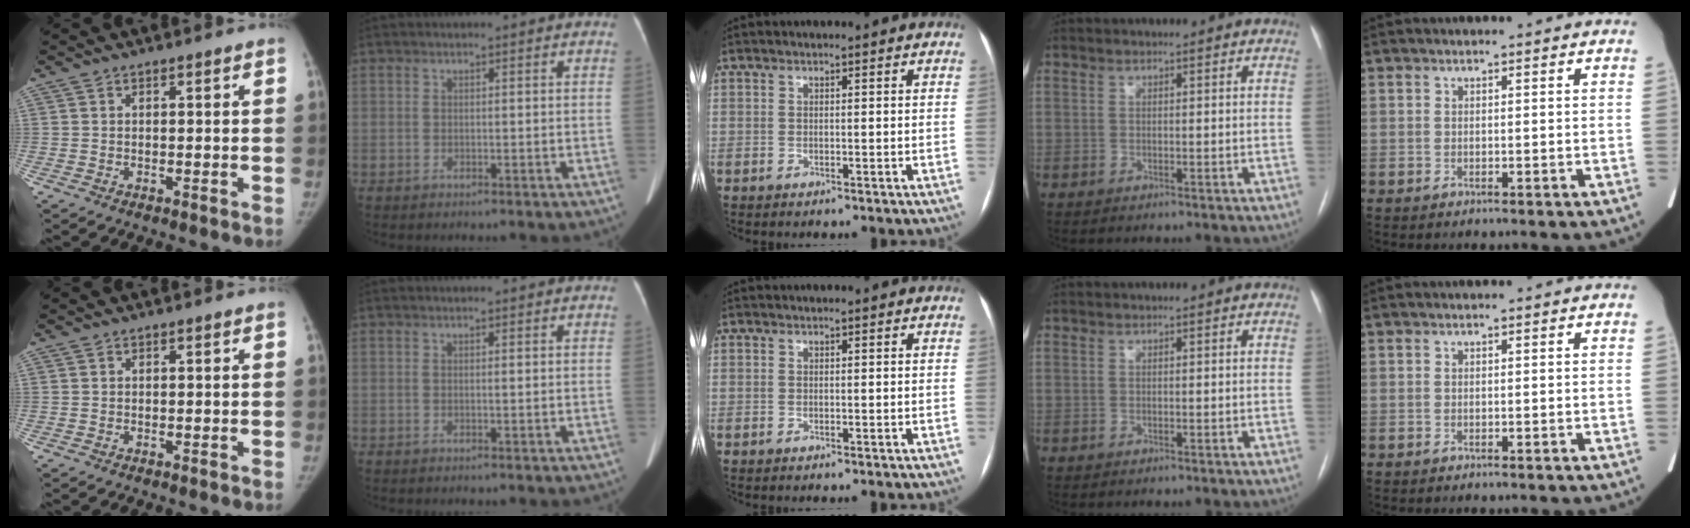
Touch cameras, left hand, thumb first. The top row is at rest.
{}